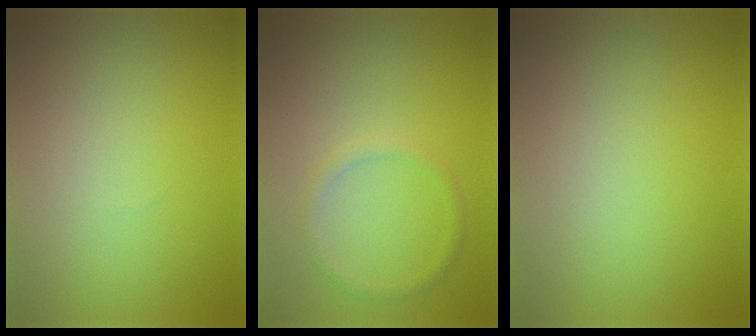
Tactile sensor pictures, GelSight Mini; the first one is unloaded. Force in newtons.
{"total": 1.2, "press": 1.2, "slide": 0.1}
{"total": 0.0}